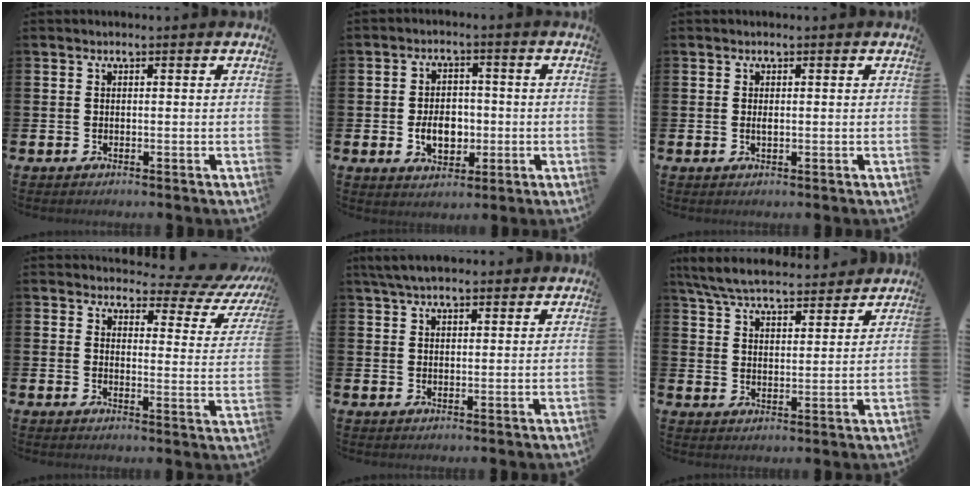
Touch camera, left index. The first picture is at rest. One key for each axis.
{"total": 5.1, "fx": -0.9, "fy": 3.8, "fz": 3.3, "tx": -0.047, "ty": 0.002, "tz": -0.024}
{"total": 0.6, "fx": 0.1, "fy": 0.2, "fz": 0.6, "tx": -0.007, "ty": 0.000, "tz": 0.000}
{"total": 3.7, "fx": 3.0, "fy": 1.8, "fz": 1.2, "tx": -0.021, "ty": -0.035, "tz": 0.038}
{"total": 4.4, "fx": 3.9, "fy": 1.3, "fz": 1.7, "tx": -0.038, "ty": -0.006, "tz": 0.072}
{"total": 7.0, "fx": 6.7, "fy": 1.1, "fz": 1.8, "tx": -0.060, "ty": -0.035, "tz": 0.119}